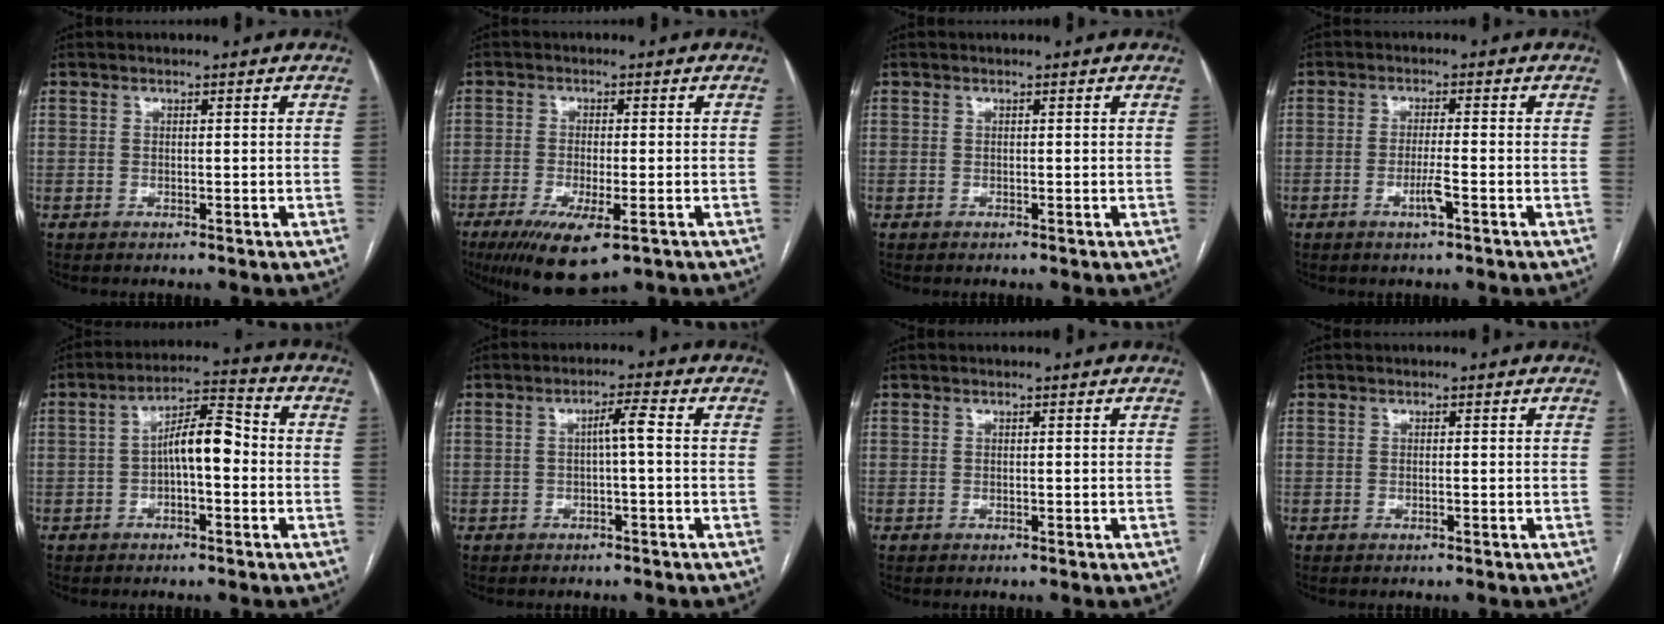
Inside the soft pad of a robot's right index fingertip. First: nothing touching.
{"total": 9.3, "force": [-5.2, 2.2, 7.4], "torque": [-0.128, -0.024, -0.081]}
{"total": 0.0}
{"total": 3.2, "force": [-1.4, -0.1, 2.8], "torque": [-0.055, -0.002, -0.025]}
{"total": 7.7, "force": [-0.7, 2.4, 7.2], "torque": [-0.126, 0.031, -0.013]}
{"total": 2.9, "force": [-0.1, 0.0, 2.9], "torque": [-0.048, 0.010, 0.001]}
{"total": 0.0}
{"total": 0.0}